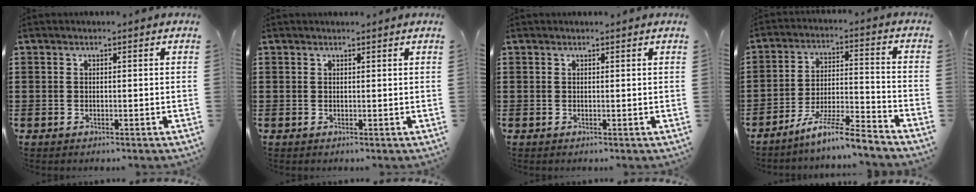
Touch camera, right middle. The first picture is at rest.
{"total": 0.0}
{"total": 0.0}
{"total": 8.3, "force": [-7.4, -0.2, 3.6], "torque": [-0.071, -0.003, -0.145]}